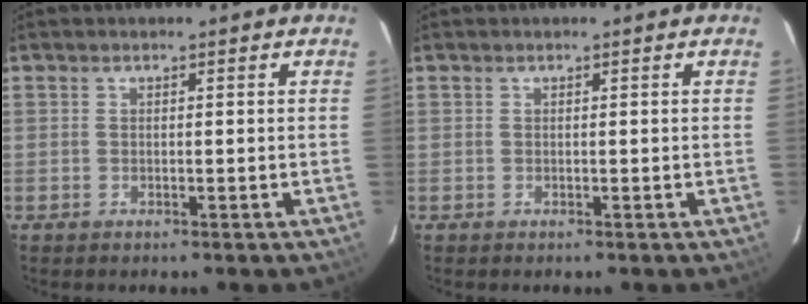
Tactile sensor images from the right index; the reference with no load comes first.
{"total": 0.0}